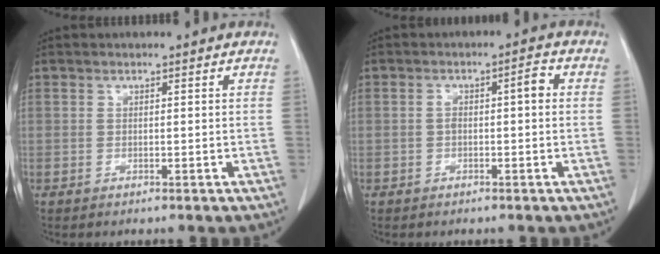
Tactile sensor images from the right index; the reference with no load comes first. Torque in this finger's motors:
{"motor_torque": [0.35, 0.00, 0.09, 0.04]}